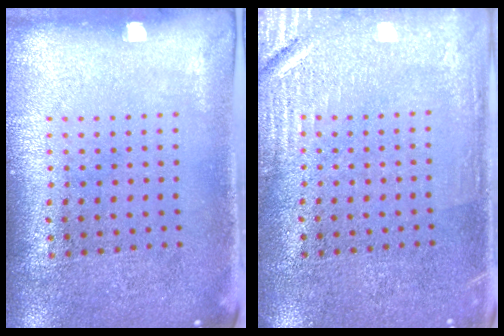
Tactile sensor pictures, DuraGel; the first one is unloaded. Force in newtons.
{"total": 2.9, "press": 2.9, "slide": 0.3}